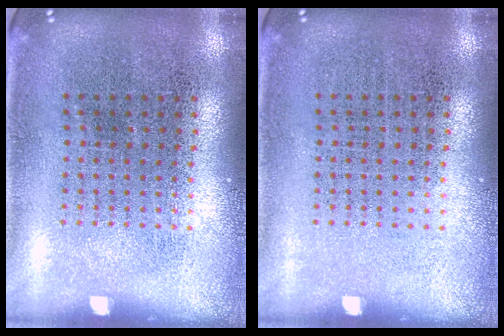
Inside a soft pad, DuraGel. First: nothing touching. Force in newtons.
{"total": 0.0}